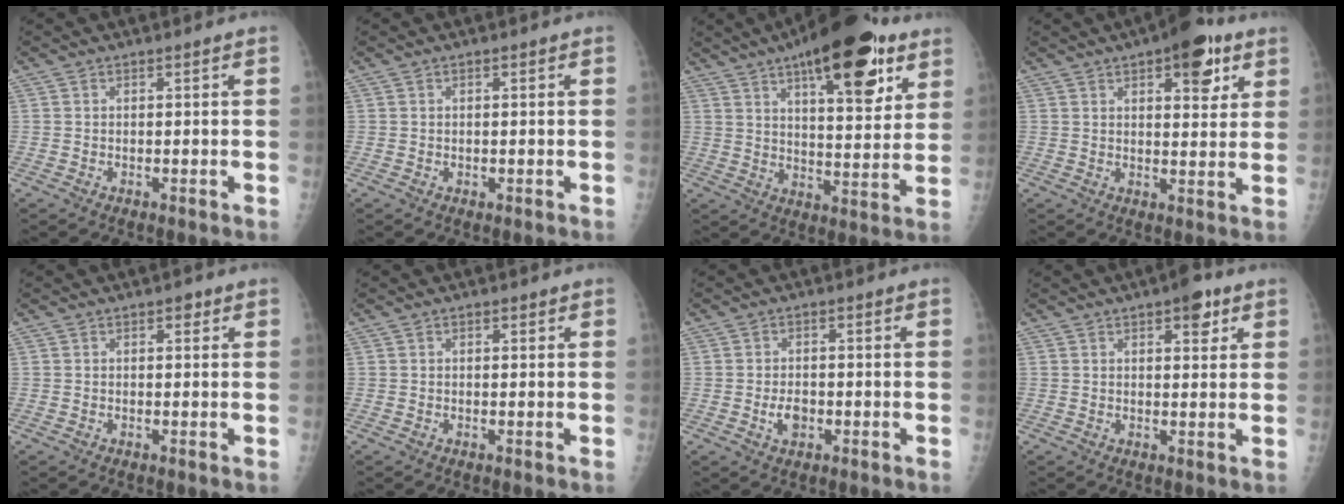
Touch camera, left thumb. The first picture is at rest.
{"total": 0.6, "force": [0.2, 0.5, 0.4], "torque": [-0.005, -0.001, 0.003]}
{"total": 21.9, "force": [11.9, 7.8, 16.6], "torque": [-0.217, -0.034, 0.176]}
{"total": 10.7, "force": [5.6, 4.5, 7.9], "torque": [-0.074, -0.017, 0.070]}
{"total": 1.3, "force": [0.6, 0.7, 0.9], "torque": [-0.005, 0.001, 0.006]}
{"total": 0.8, "force": [0.4, 0.5, 0.5], "torque": [-0.005, 0.000, 0.003]}
{"total": 3.5, "force": [-1.0, 2.3, 2.4], "torque": [-0.035, 0.003, -0.016]}
{"total": 4.9, "force": [2.7, 2.0, 3.6], "torque": [-0.033, -0.008, 0.031]}